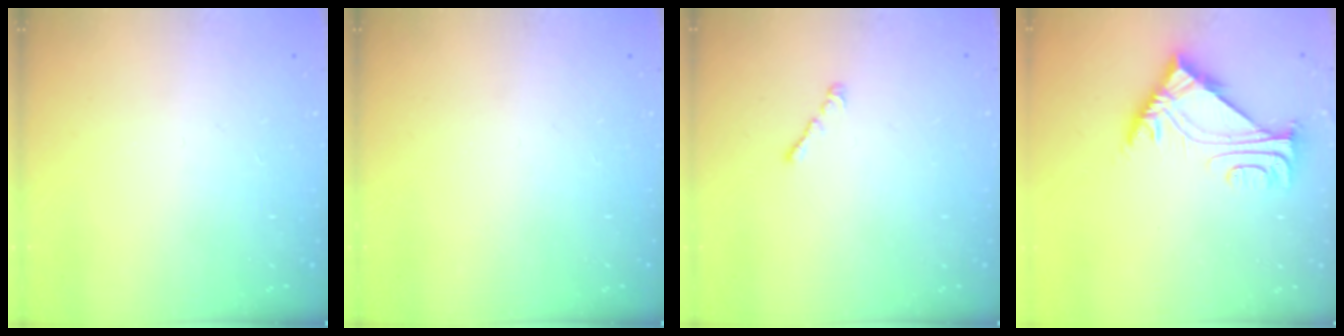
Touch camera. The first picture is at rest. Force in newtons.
{"total": 0.0}
{"total": 1.0, "press": 0.9, "slide": 0.5}
{"total": 6.5, "press": 6.5, "slide": 0.2}